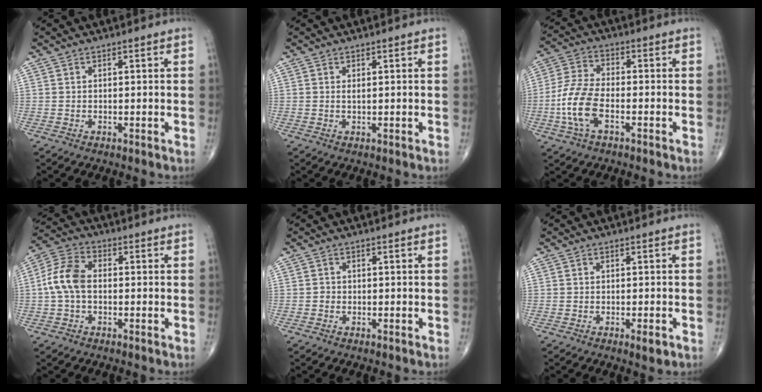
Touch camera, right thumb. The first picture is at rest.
{"total": 0.5, "force": [0.2, 0.1, 0.4], "torque": [-0.009, -0.001, 0.005]}
{"total": 10.0, "force": [-3.0, 4.9, 8.2], "torque": [-0.179, 0.020, -0.064]}
{"total": 8.1, "force": [-0.4, 5.1, 6.3], "torque": [-0.129, 0.024, -0.018]}
{"total": 0.8, "force": [-0.3, 0.7, 0.2], "torque": [0.002, 0.003, -0.007]}
{"total": 2.1, "force": [-0.9, 0.6, 1.8], "torque": [-0.025, -0.003, -0.011]}